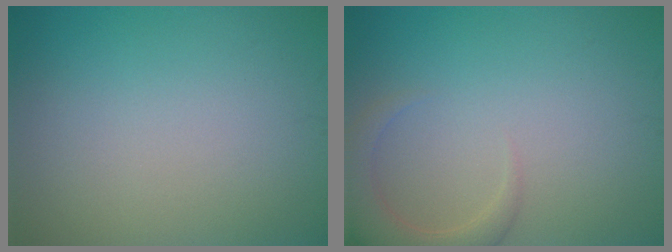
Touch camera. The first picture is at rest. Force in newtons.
{"total": 3.8, "press": 3.8, "slide": 0.5}